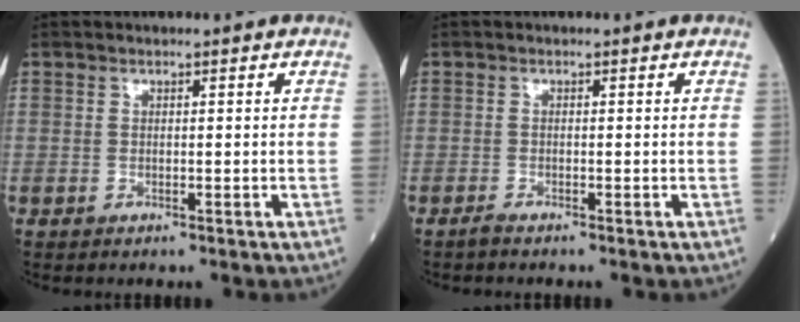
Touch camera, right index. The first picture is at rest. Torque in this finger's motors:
{"motor_torque": [-0.03, -0.04, 0.01, 0.02]}